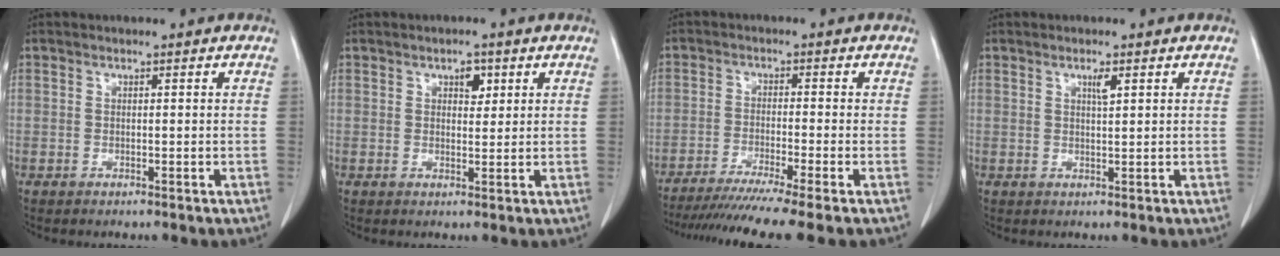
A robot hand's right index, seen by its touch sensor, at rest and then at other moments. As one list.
[{"total": 2.4, "force": [1.2, 1.3, 1.7], "torque": [-0.022, -0.001, 0.018]}, {"total": 11.3, "force": [-9.2, -1.7, 6.3], "torque": [-0.083, -0.033, -0.144]}, {"total": 1.6, "force": [0.8, 0.1, 1.4], "torque": [-0.027, -0.003, 0.014]}]